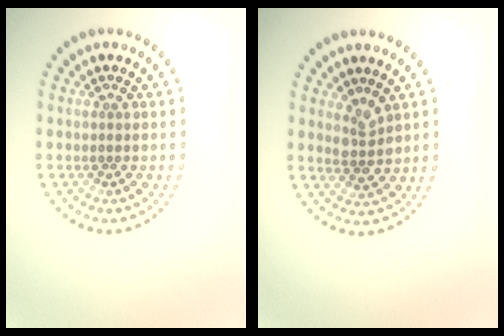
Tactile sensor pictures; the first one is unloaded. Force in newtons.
{"total": 2.0, "press": 1.7, "slide": 0.9}